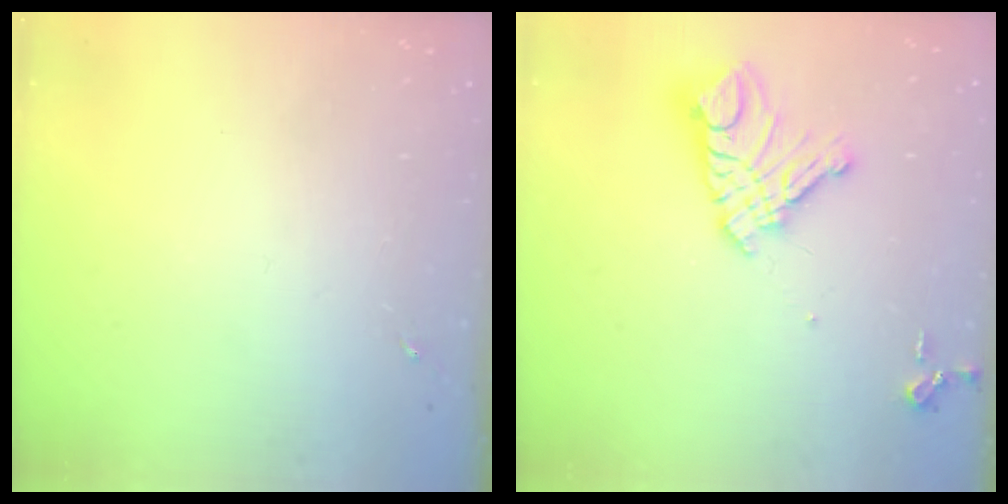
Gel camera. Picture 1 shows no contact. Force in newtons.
{"total": 15.7, "press": 15.6, "slide": 1.8}